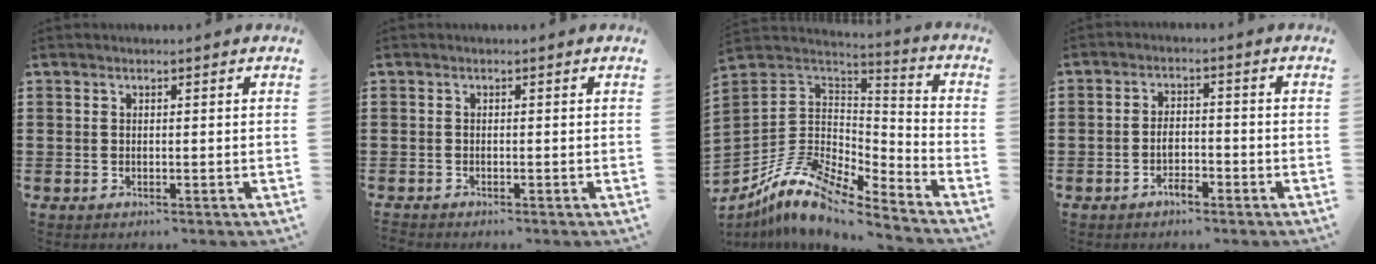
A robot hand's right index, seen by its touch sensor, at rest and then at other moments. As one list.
[{"total": 0.6, "force": [-0.5, 0.2, -0.1], "torque": [0.001, 0.002, -0.011]}, {"total": 10.5, "force": [-8.1, 4.2, 5.3], "torque": [-0.129, 0.007, -0.167]}, {"total": 3.4, "force": [-2.0, 1.5, 2.3], "torque": [-0.051, 0.003, -0.041]}]